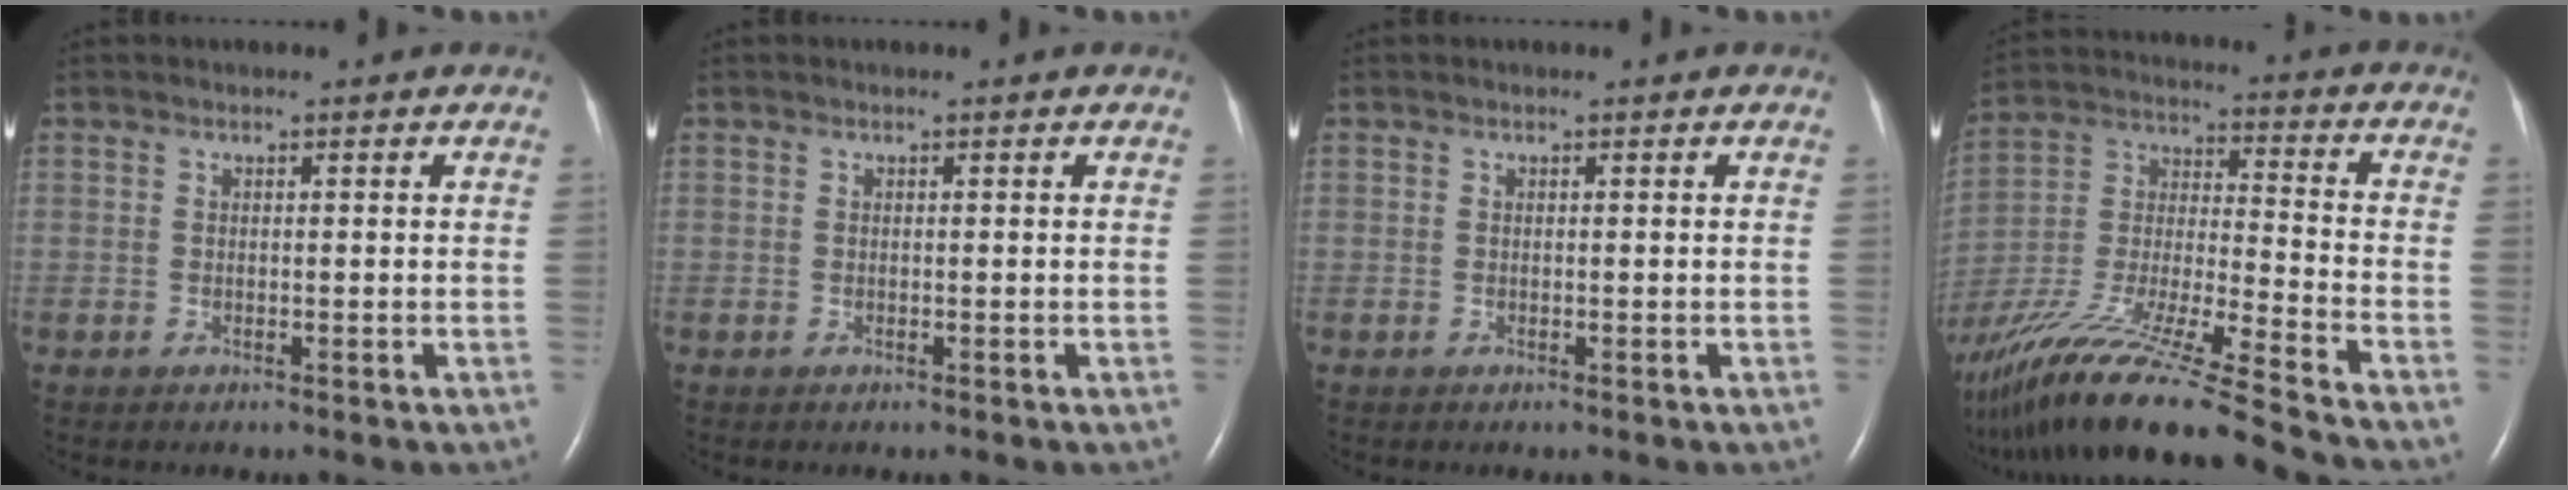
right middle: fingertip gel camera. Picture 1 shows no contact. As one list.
[{"total": 0.0}, {"total": 0.0}, {"total": 26.2, "force": [-21.6, -0.2, 14.8], "torque": [-0.299, -0.061, -0.387]}]